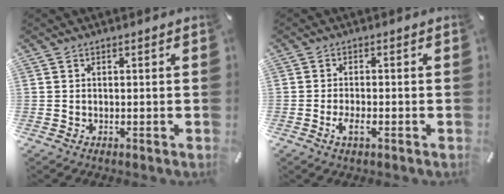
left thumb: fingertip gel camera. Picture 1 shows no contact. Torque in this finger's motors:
{"motor_torque": [0.27, 0.02, 0.01, 0.02, 0.06]}